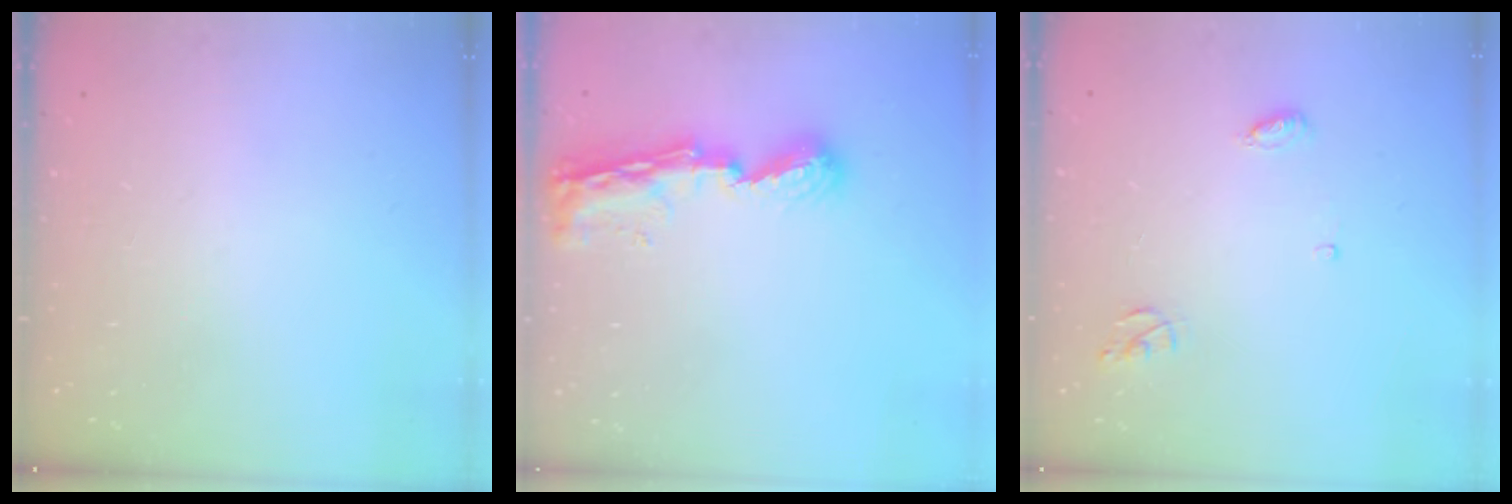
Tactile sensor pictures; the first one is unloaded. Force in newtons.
{"total": 8.9, "press": 8.9, "slide": 0.9}
{"total": 5.1, "press": 5.1, "slide": 0.4}